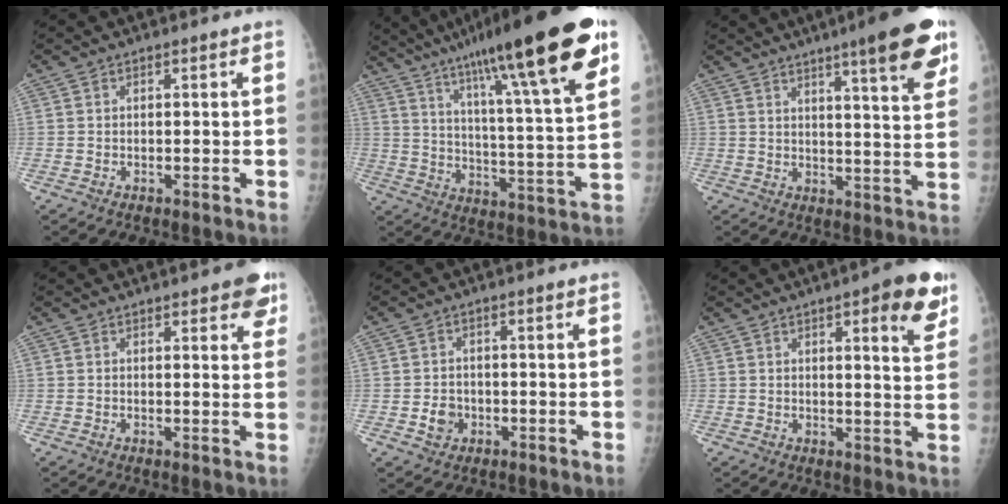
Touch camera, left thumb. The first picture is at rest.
{"total": 27.3, "force": [16.4, 3.4, 21.5], "torque": [-0.324, -0.037, 0.253]}
{"total": 14.6, "force": [8.8, 2.1, 11.5], "torque": [-0.138, -0.038, 0.112]}
{"total": 5.7, "force": [3.5, 2.2, 4.0], "torque": [-0.022, -0.010, 0.036]}
{"total": 3.3, "force": [-1.0, 2.8, 1.4], "torque": [-0.013, 0.007, -0.016]}
{"total": 10.3, "force": [5.4, 2.7, 8.4], "torque": [-0.079, -0.021, 0.061]}